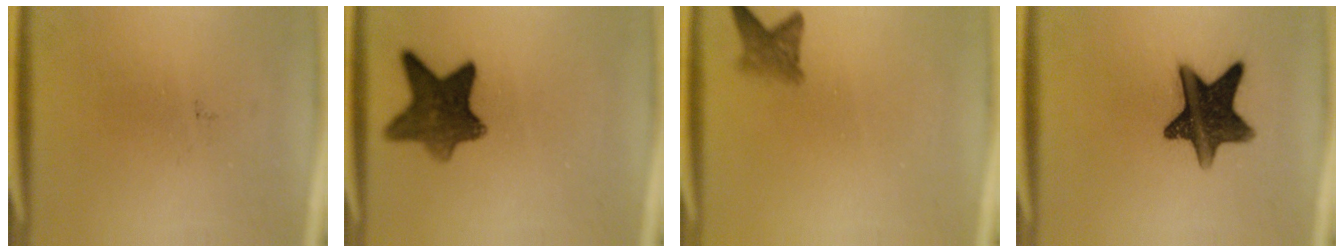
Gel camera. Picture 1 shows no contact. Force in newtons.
{"total": 9.3}
{"total": 2.5}
{"total": 13.5}